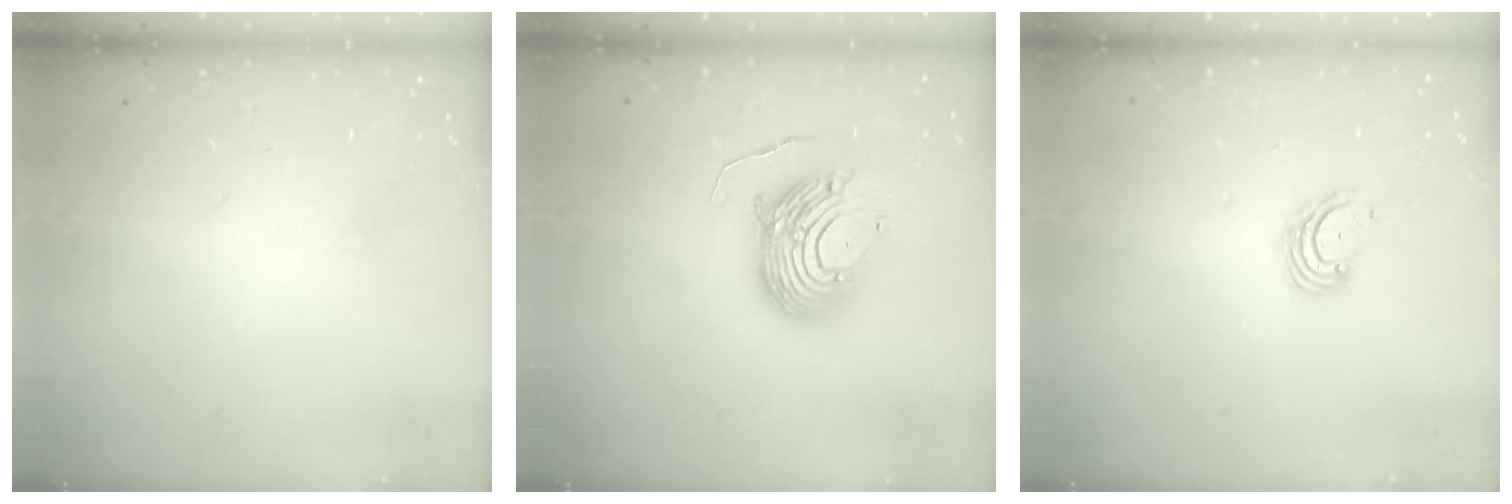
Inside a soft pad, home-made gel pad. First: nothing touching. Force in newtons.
{"total": 19.1, "press": 19.0, "slide": 1.8}
{"total": 2.8, "press": 2.8, "slide": 0.3}